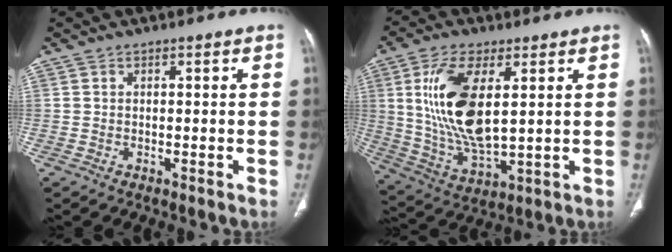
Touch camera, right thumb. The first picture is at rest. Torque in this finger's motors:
{"motor_torque": [2.44, 2.57, 2.05, -0.04, 0.21]}